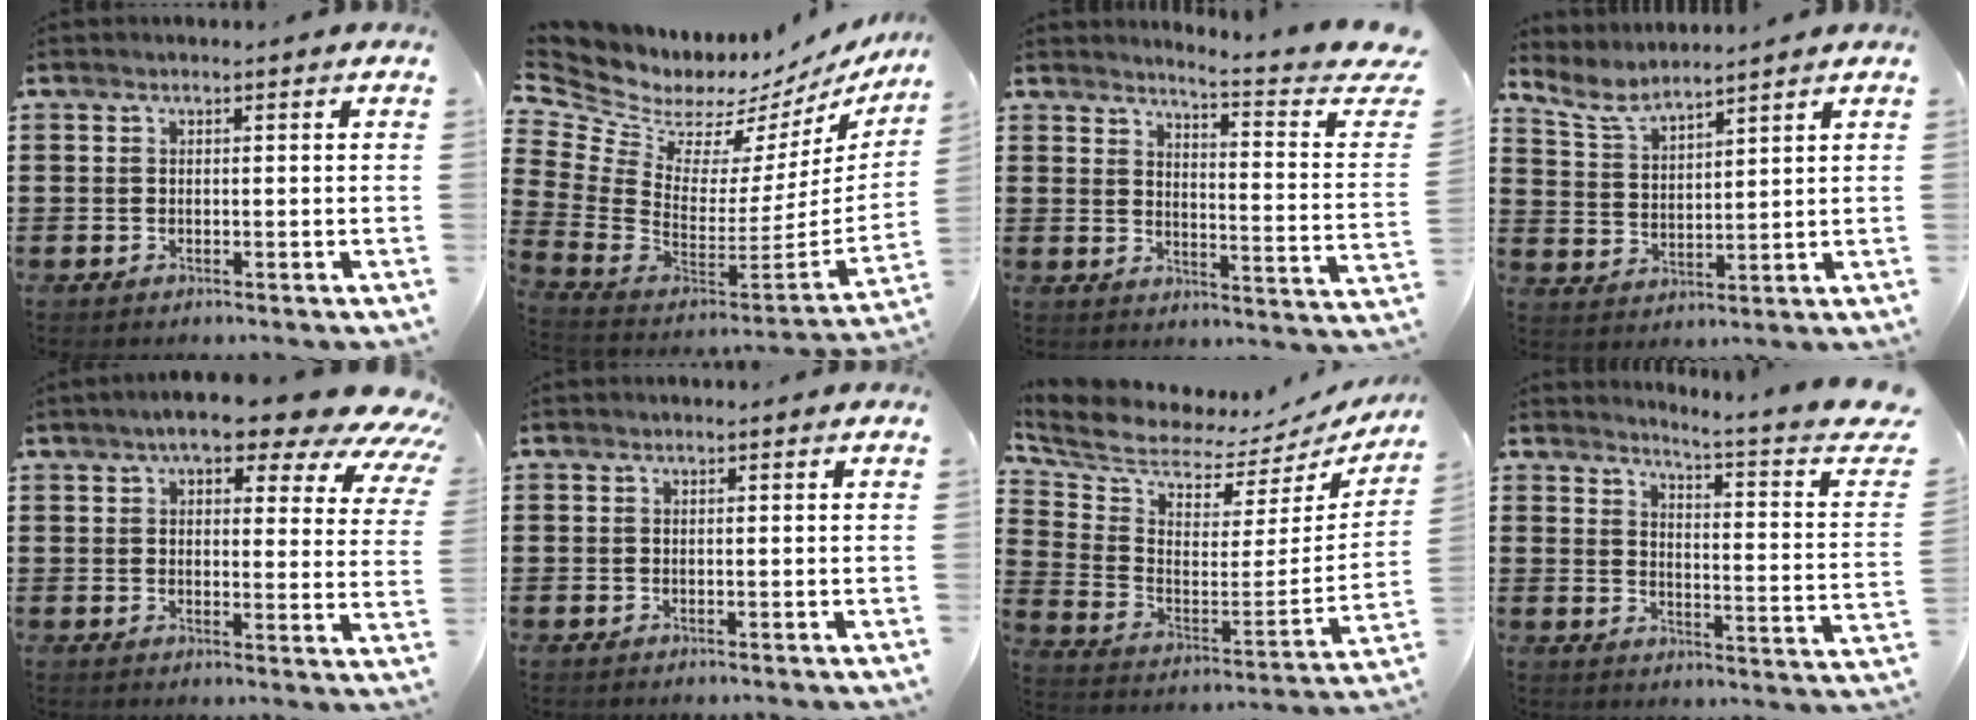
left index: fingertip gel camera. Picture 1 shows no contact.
{"total": 5.5, "force": [4.2, 3.4, 1.3], "torque": [-0.071, -0.058, 0.069]}
{"total": 3.9, "force": [3.2, -0.8, 2.0], "torque": [-0.044, -0.039, 0.041]}
{"total": 5.6, "force": [5.1, 0.9, 2.1], "torque": [-0.061, -0.018, 0.093]}
{"total": 9.4, "force": [7.2, 2.1, 5.7], "torque": [-0.098, -0.029, 0.122]}
{"total": 0.0}
{"total": 5.3, "force": [5.0, 1.2, 1.1], "torque": [-0.058, -0.058, 0.083]}
{"total": 3.9, "force": [2.8, -1.0, 2.5], "torque": [-0.050, -0.043, 0.032]}